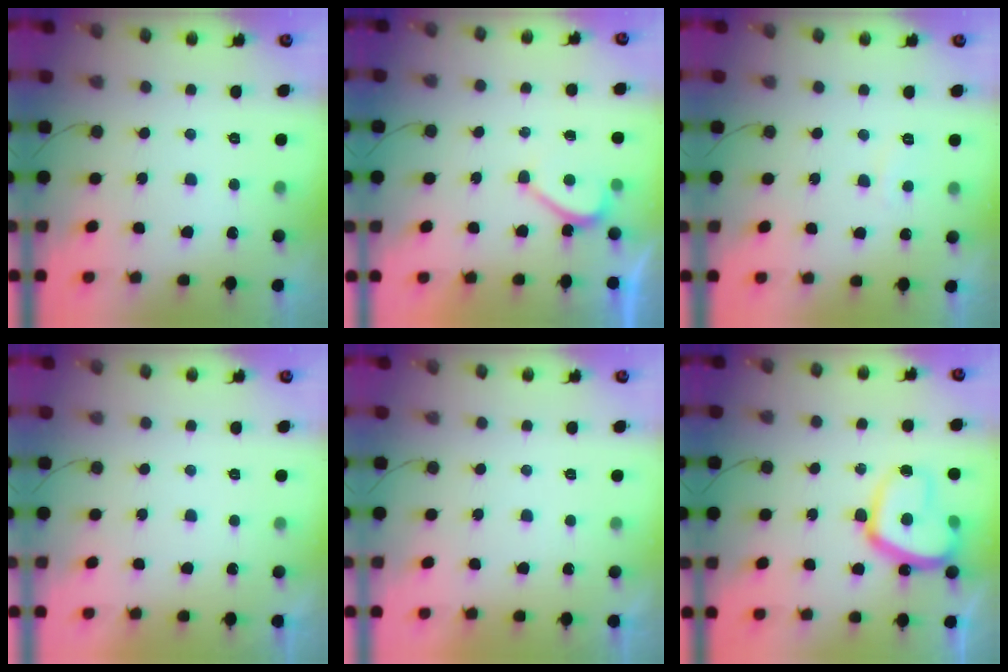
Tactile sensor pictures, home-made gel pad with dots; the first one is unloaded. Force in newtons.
{"total": 2.2, "press": 2.2, "slide": 0.5}
{"total": 2.0, "press": 1.9, "slide": 0.6}
{"total": 2.1, "press": 2.1, "slide": 0.4}
{"total": 2.1, "press": 2.1, "slide": 0.4}
{"total": 15.4, "press": 15.4, "slide": 1.2}